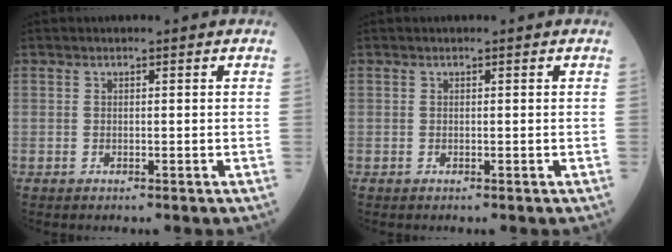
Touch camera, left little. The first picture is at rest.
{"total": 0.0}